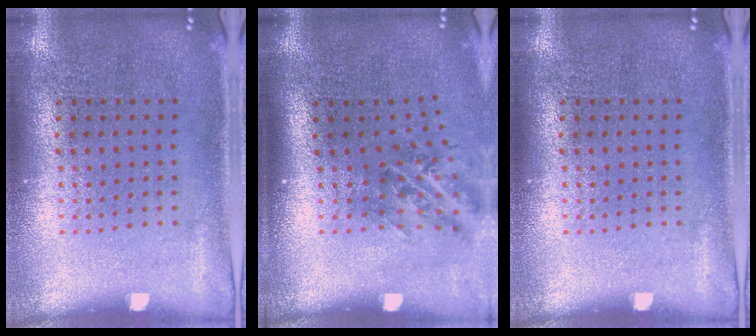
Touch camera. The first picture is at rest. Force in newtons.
{"total": 1.3, "press": 1.1, "slide": 0.7}
{"total": 0.0}